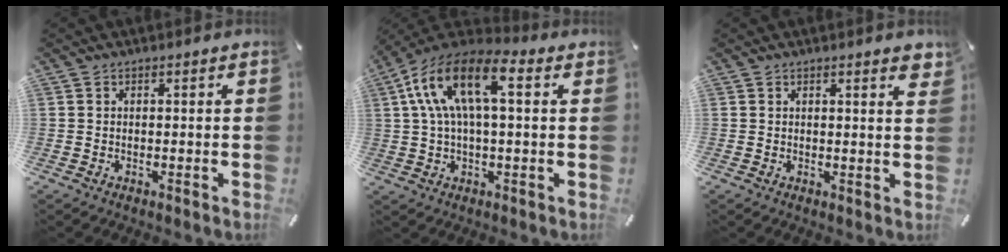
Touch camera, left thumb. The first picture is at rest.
{"total": 14.0, "force": [3.9, 6.6, 11.8], "torque": [-0.253, 0.002, 0.068]}
{"total": 2.0, "force": [1.5, 0.2, 1.3], "torque": [-0.012, -0.006, 0.024]}